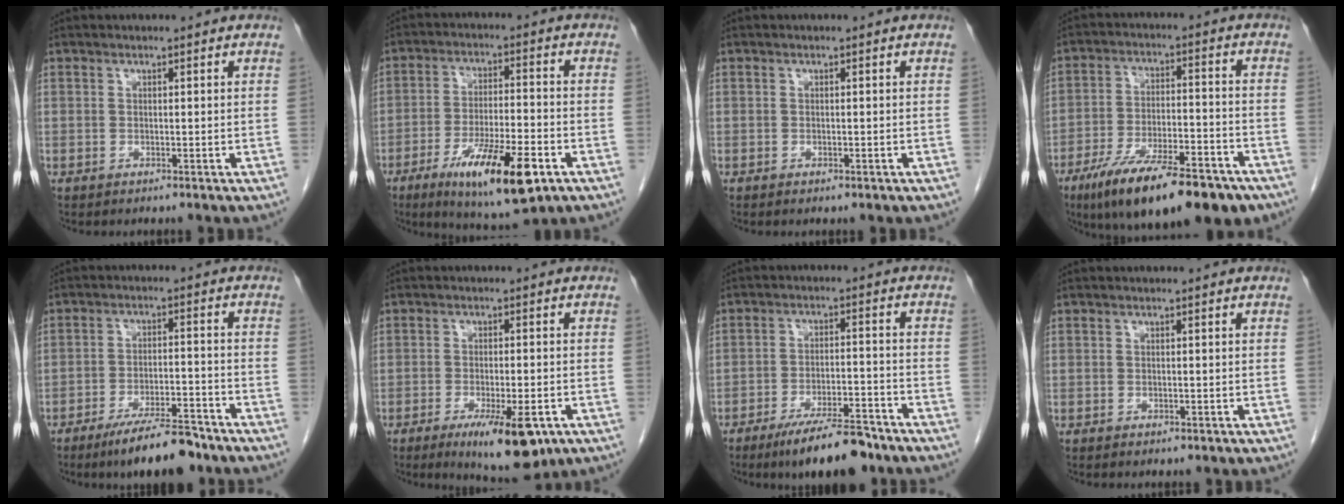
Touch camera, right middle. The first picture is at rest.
{"total": 14.2, "force": [-7.1, 2.7, 12.0], "torque": [-0.210, -0.021, -0.109]}
{"total": 0.6, "force": [-0.4, 0.2, 0.4], "torque": [-0.011, -0.002, -0.002]}
{"total": 19.4, "force": [-13.4, 5.1, 13.0], "torque": [-0.182, -0.011, -0.216]}
{"total": 10.1, "force": [-8.0, 1.7, 5.9], "torque": [-0.092, -0.013, -0.132]}
{"total": 10.2, "force": [-5.4, 2.4, 8.3], "torque": [-0.122, -0.018, -0.070]}
{"total": 10.9, "force": [-8.5, 2.1, 6.4], "torque": [-0.100, -0.012, -0.140]}
{"total": 0.9, "force": [-0.6, 0.4, 0.6], "torque": [-0.012, -0.002, -0.003]}